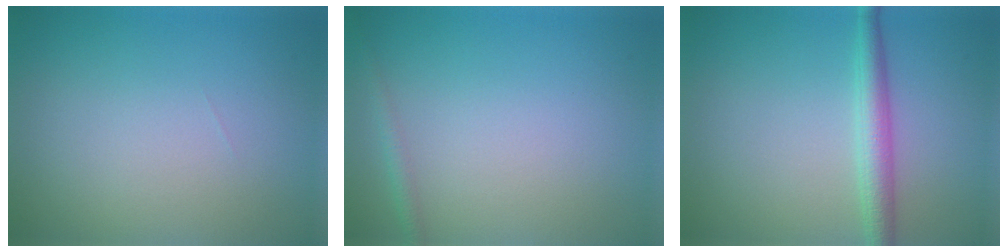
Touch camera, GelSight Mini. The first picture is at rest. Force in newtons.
{"total": 1.1, "press": 1.1, "slide": 0.1}
{"total": 2.8, "press": 2.8, "slide": 0.0}